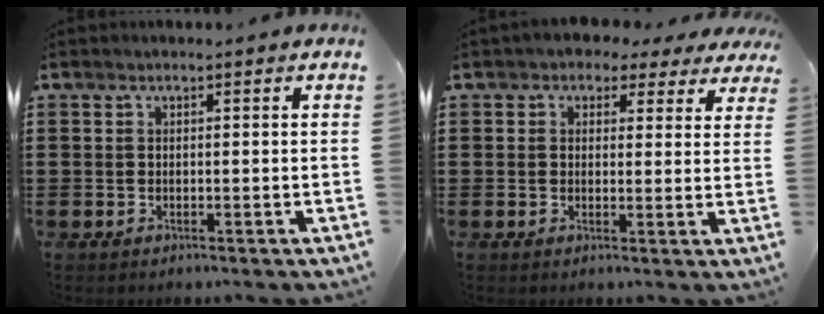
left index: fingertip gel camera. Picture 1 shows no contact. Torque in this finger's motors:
{"motor_torque": [2.14, 0.00, 0.88, 0.12]}